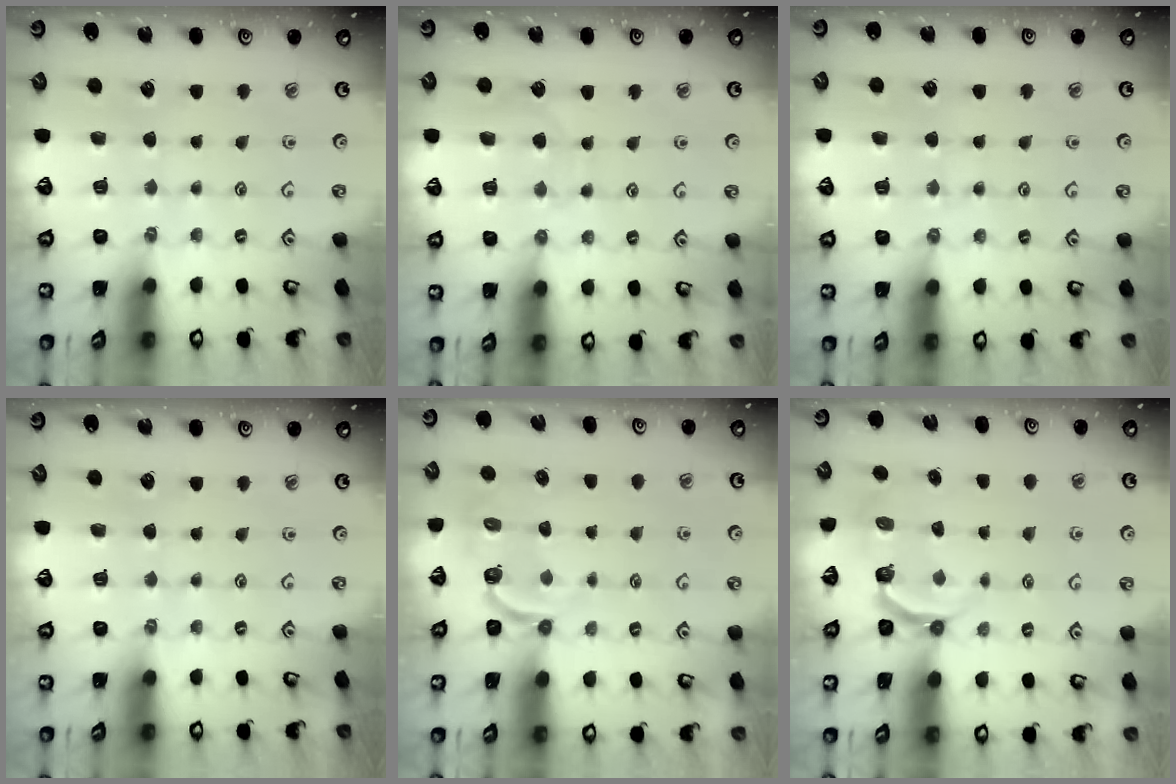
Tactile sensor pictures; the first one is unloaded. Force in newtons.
{"total": 7.0, "press": 6.9, "slide": 0.4}
{"total": 2.7, "press": 2.7, "slide": 0.5}
{"total": 0.0}
{"total": 4.2, "press": 3.2, "slide": 2.7}
{"total": 5.1, "press": 4.0, "slide": 3.1}